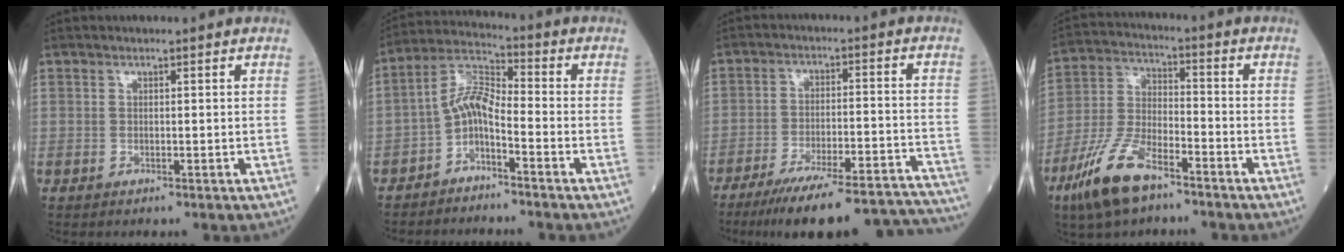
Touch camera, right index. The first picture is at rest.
{"total": 5.9, "force": [-3.0, 2.0, 4.6], "torque": [-0.093, 0.017, -0.063]}
{"total": 22.8, "force": [-20.8, 2.0, 9.1], "torque": [-0.080, 0.001, -0.285]}
{"total": 11.5, "force": [-7.6, 3.6, 7.9], "torque": [-0.175, -0.014, -0.151]}